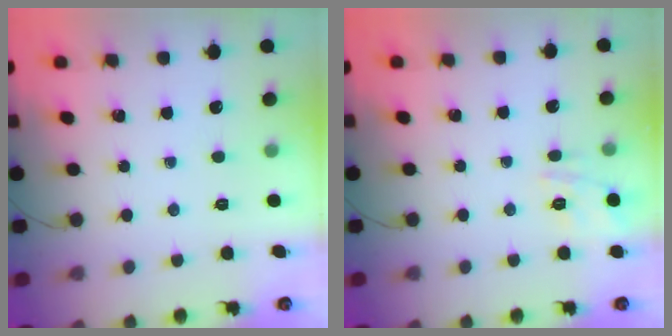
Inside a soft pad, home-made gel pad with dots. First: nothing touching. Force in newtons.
{"total": 11.9, "press": 11.9, "slide": 0.9}